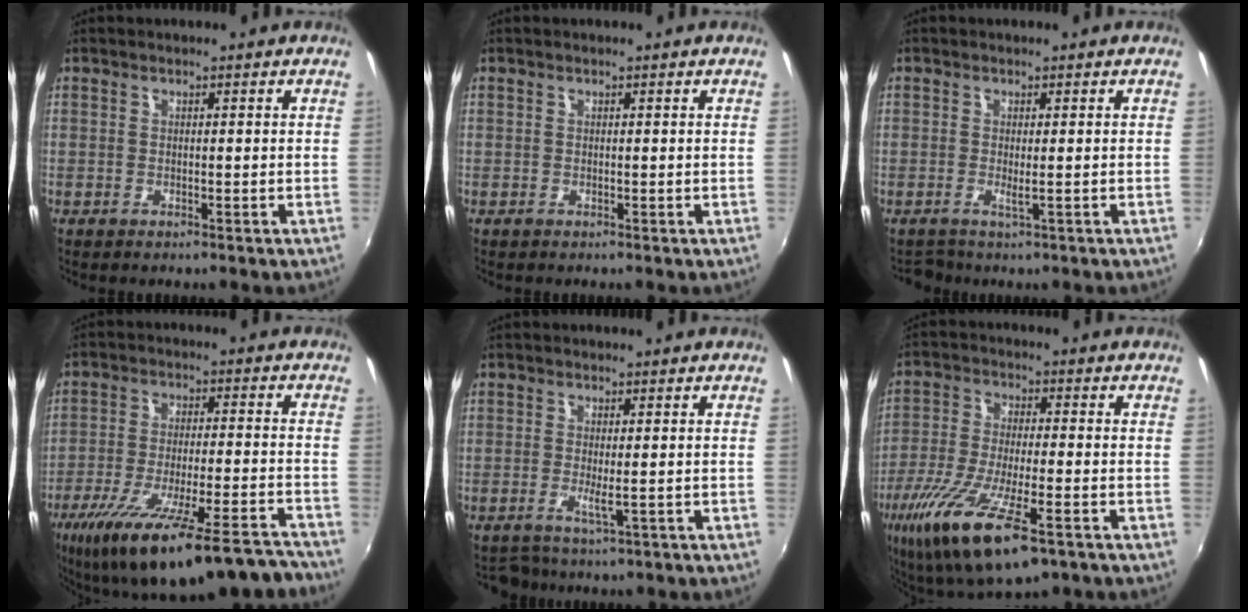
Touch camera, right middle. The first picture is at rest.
{"total": 0.0}
{"total": 1.4, "force": [-0.8, 0.3, 1.1], "torque": [-0.028, -0.002, -0.015]}
{"total": 25.7, "force": [-20.2, 5.3, 15.0], "torque": [-0.257, -0.055, -0.294]}
{"total": 2.5, "force": [-1.2, 0.8, 2.1], "torque": [-0.045, -0.007, -0.019]}
{"total": 19.2, "force": [-10.2, 5.4, 15.4], "torque": [-0.313, -0.068, -0.184]}